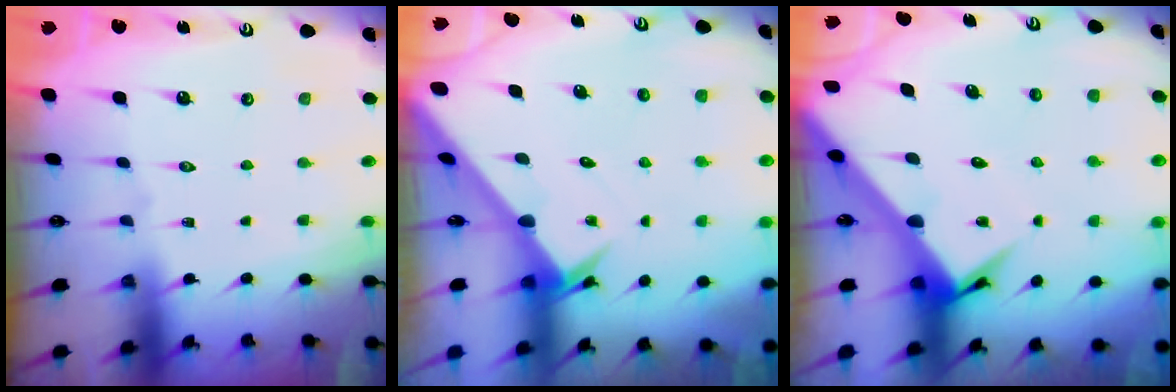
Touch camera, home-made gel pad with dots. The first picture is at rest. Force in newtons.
{"total": 3.0, "press": 3.0, "slide": 0.2}
{"total": 7.5, "press": 7.5, "slide": 0.5}